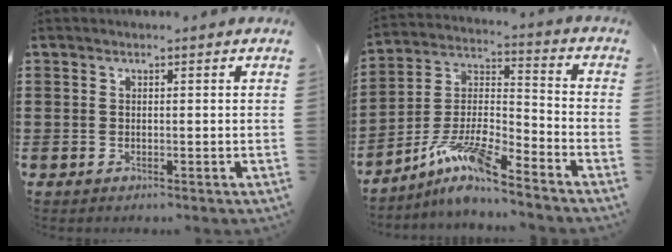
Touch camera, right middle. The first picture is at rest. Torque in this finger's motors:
{"motor_torque": [2.14, 0.00, 0.23, 0.21]}